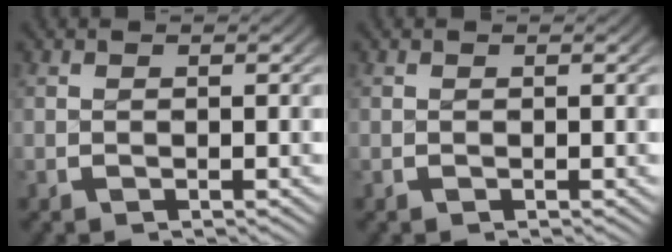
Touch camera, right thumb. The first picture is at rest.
{"total": 0.0}